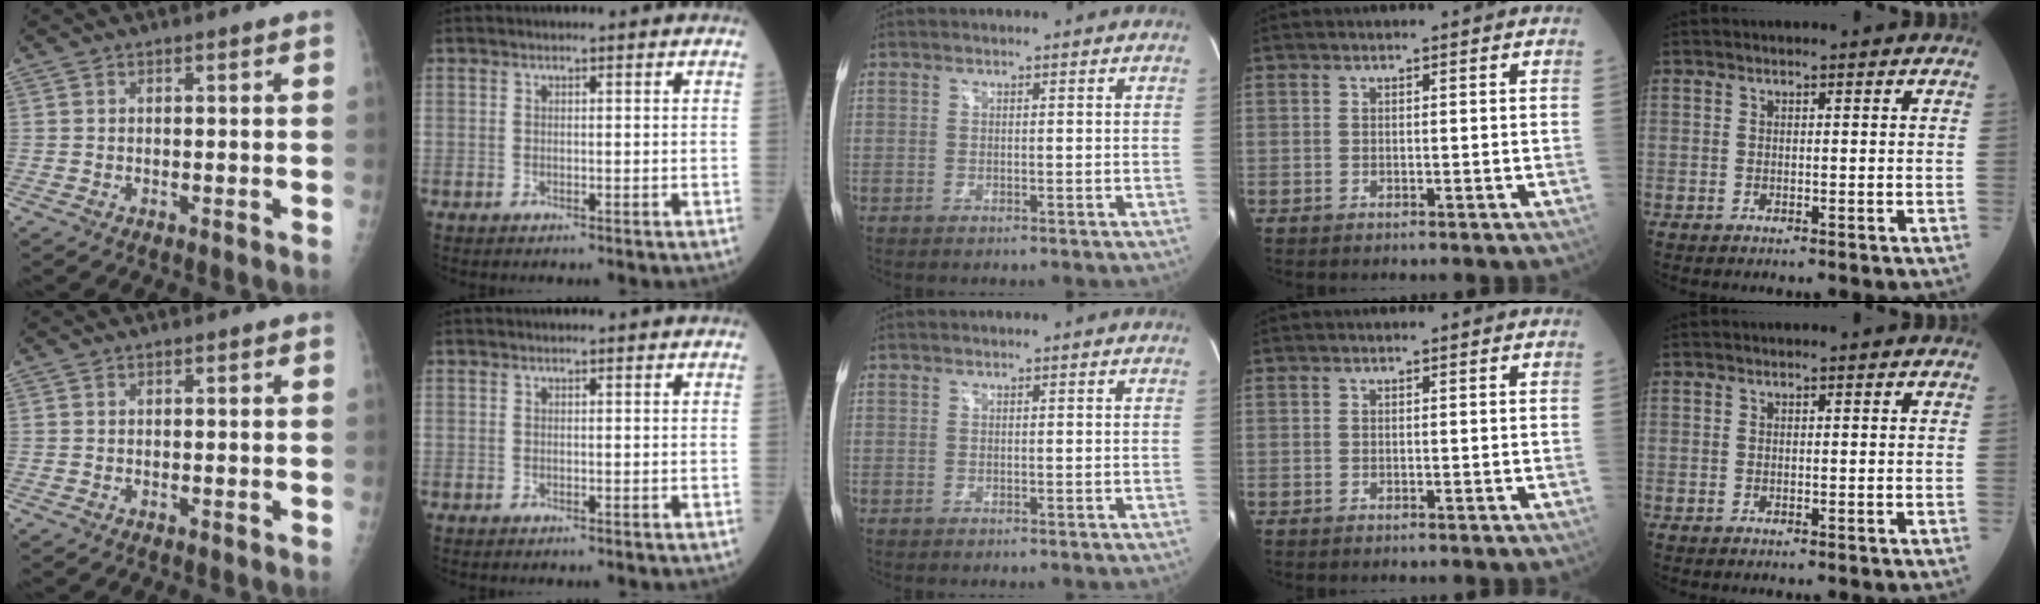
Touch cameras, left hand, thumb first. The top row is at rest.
{}